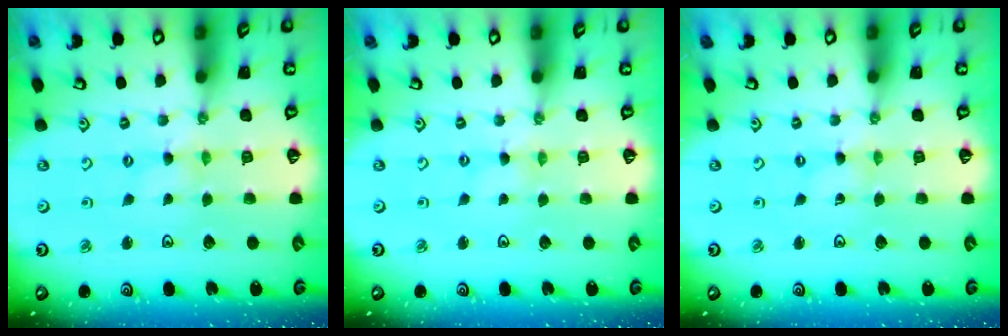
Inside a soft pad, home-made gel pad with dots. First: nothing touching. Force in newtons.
{"total": 0.0}
{"total": 0.0}